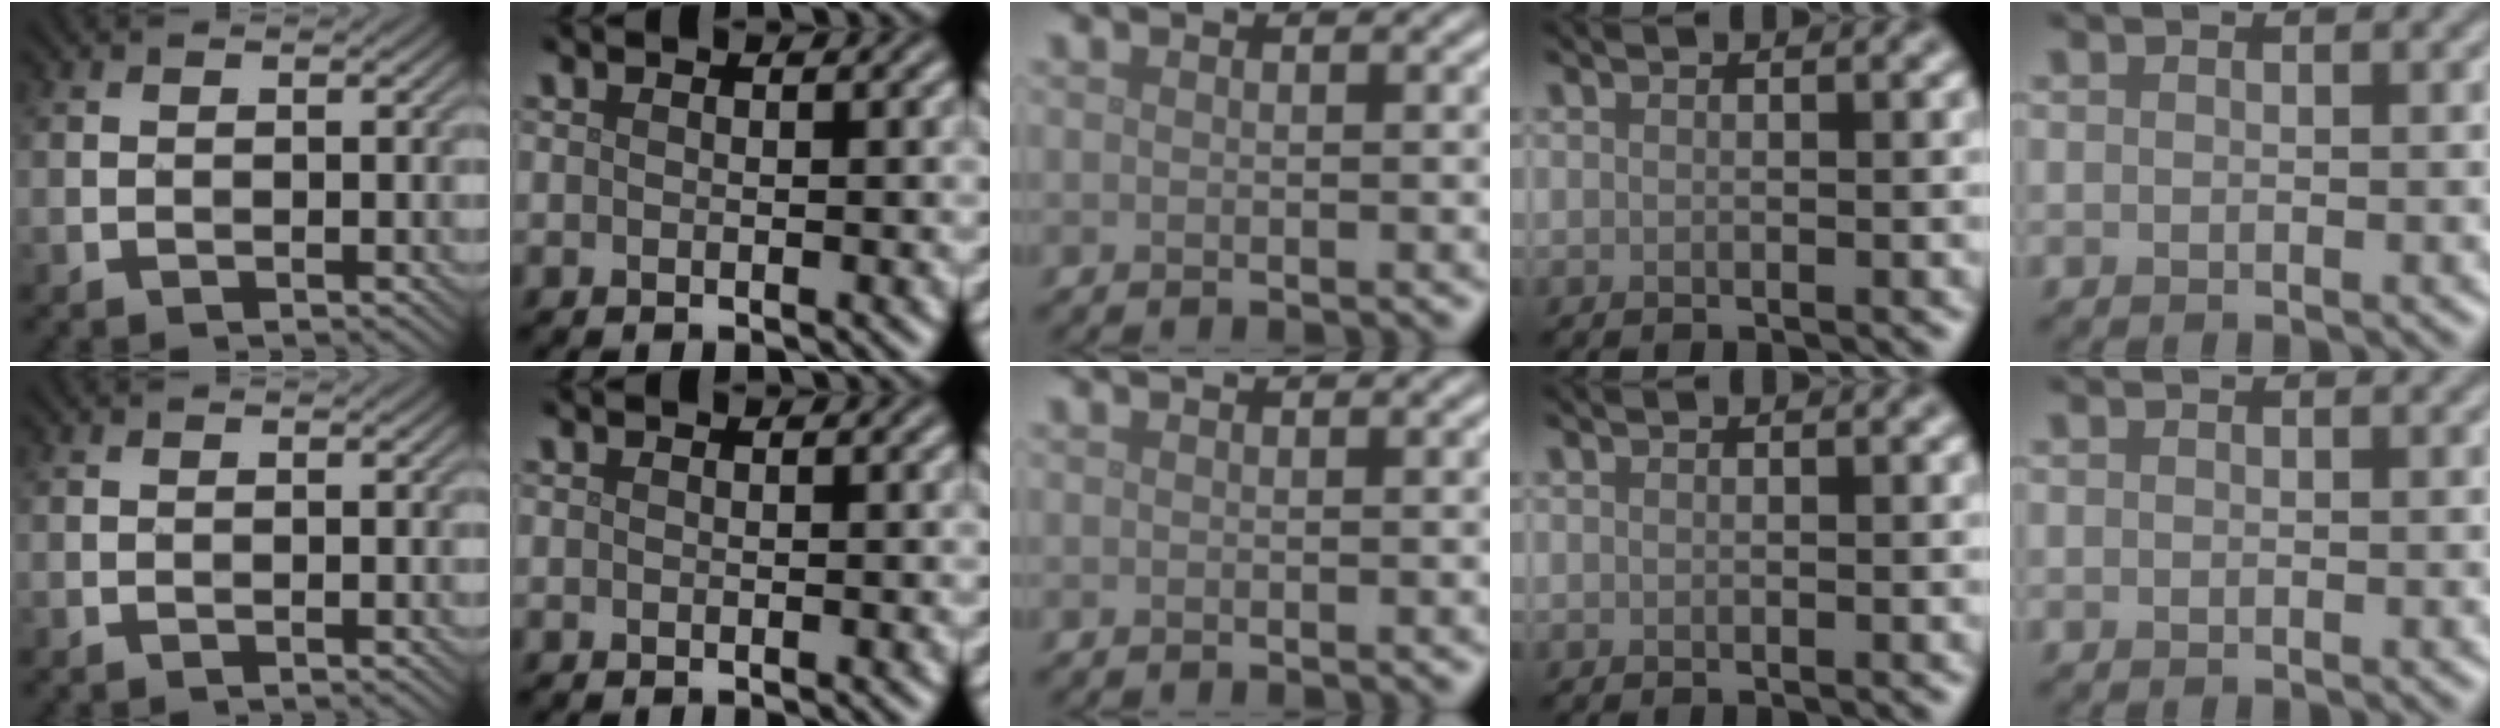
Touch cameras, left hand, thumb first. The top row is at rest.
{}